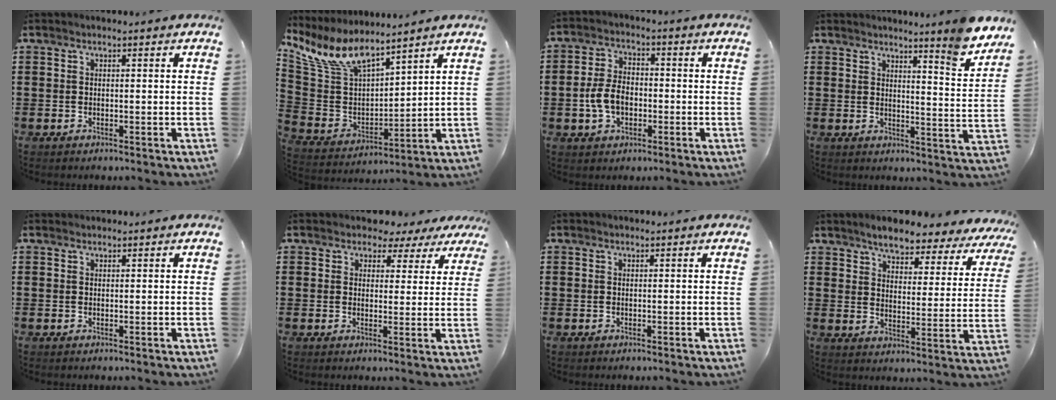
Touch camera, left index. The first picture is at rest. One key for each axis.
{"total": 10.0, "fx": 7.3, "fy": 3.7, "fz": 5.7, "tx": -0.147, "ty": -0.028, "tz": 0.129}
{"total": 6.3, "fx": -1.5, "fy": 4.0, "fz": 4.6, "tx": -0.111, "ty": 0.002, "tz": -0.034}
{"total": 5.6, "fx": 5.1, "fy": -1.0, "fz": 2.1, "tx": -0.037, "ty": -0.045, "tz": 0.080}
{"total": 0.5, "fx": 0.5, "fy": 0.2, "fz": 0.0, "tx": -0.003, "ty": 0.001, "tz": 0.010}
{"total": 3.5, "fx": 2.9, "fy": 2.0, "fz": 0.5, "tx": -0.019, "ty": -0.004, "tz": 0.049}
{"total": 0.0}
{"total": 5.5, "fx": 5.2, "fy": 0.9, "fz": 1.7, "tx": -0.052, "ty": -0.034, "tz": 0.084}